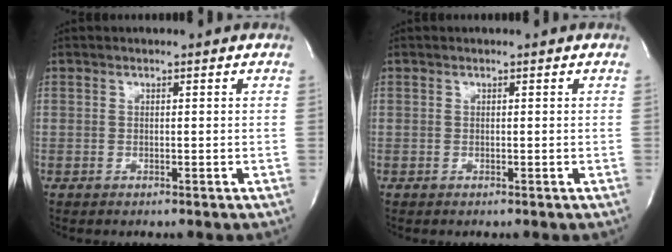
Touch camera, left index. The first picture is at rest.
{"total": 0.0}